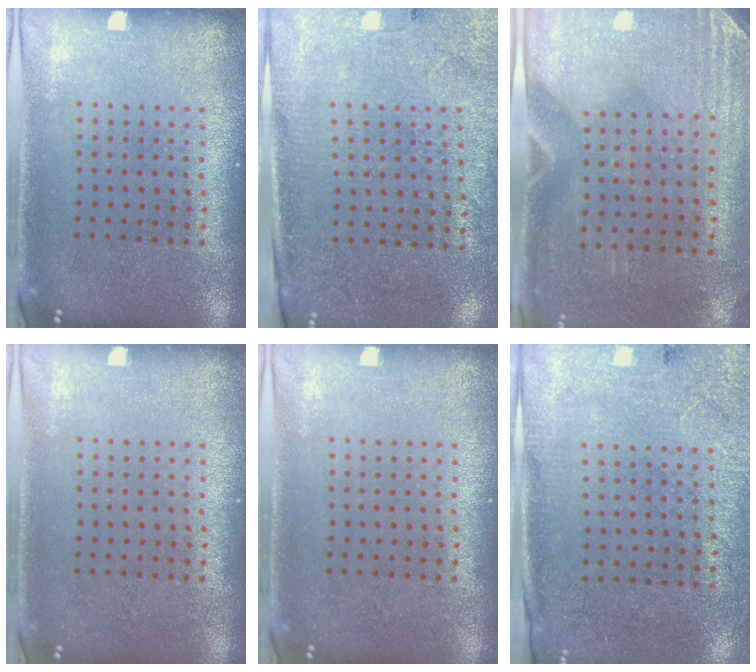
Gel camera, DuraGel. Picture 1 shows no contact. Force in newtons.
{"total": 2.8, "press": 2.6, "slide": 1.2}
{"total": 2.9, "press": 2.5, "slide": 1.4}
{"total": 0.0}
{"total": 0.0}
{"total": 2.6, "press": 2.2, "slide": 1.4}